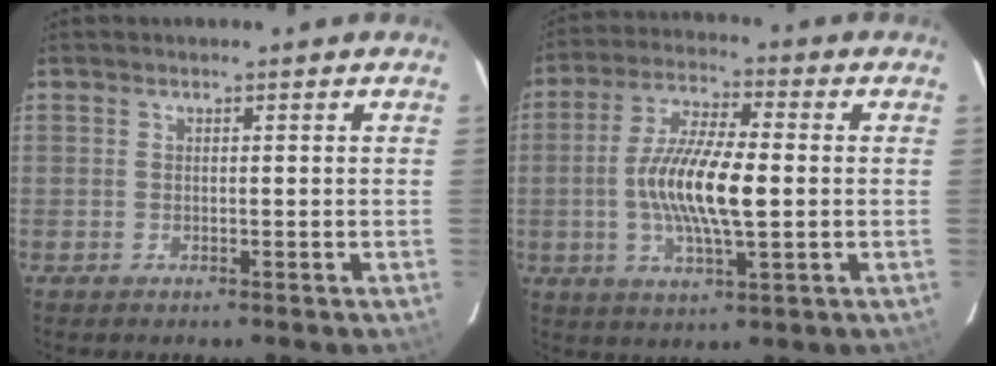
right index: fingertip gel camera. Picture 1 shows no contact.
{"total": 12.7, "force": [-0.9, 3.2, 12.2], "torque": [-0.239, 0.002, -0.017]}